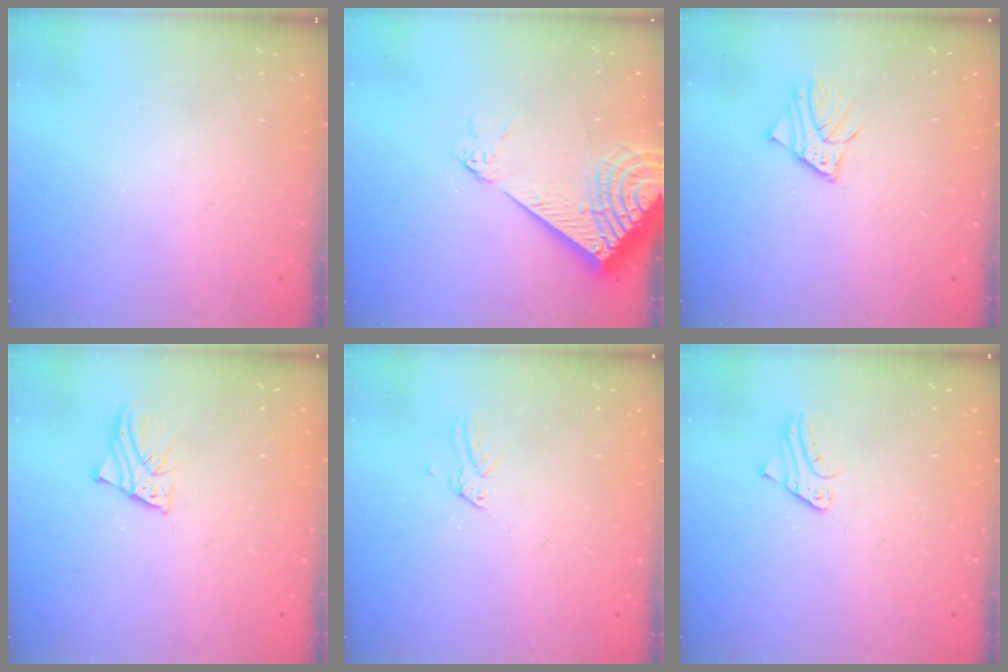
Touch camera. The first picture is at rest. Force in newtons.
{"total": 11.4, "press": 11.3, "slide": 1.9}
{"total": 2.9, "press": 2.9, "slide": 0.3}
{"total": 2.2, "press": 2.2, "slide": 0.1}
{"total": 0.0}
{"total": 2.2, "press": 2.2, "slide": 0.2}